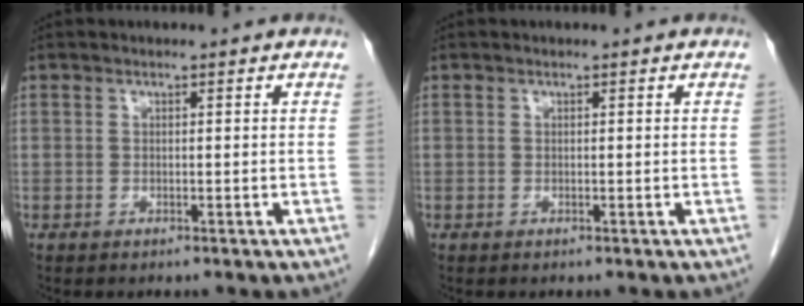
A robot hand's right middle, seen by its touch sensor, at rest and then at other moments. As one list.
[{"total": 0.0}]